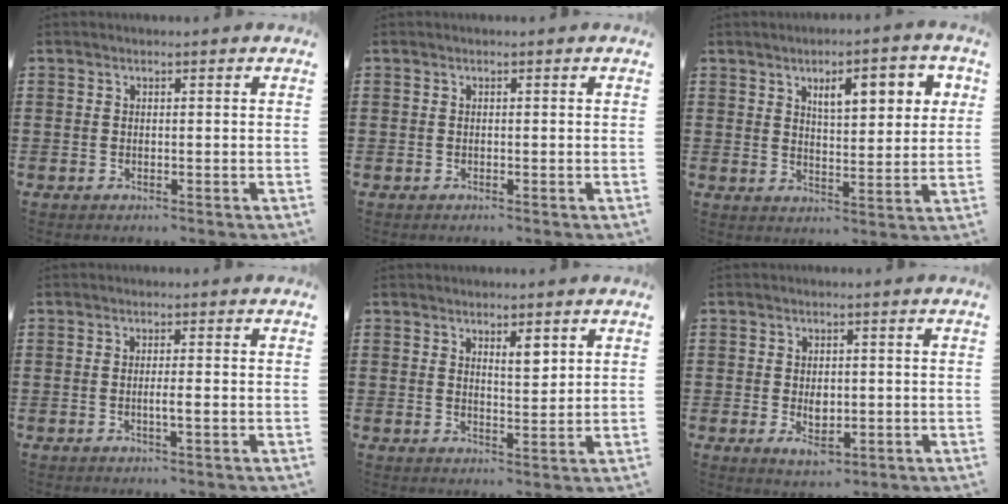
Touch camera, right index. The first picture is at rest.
{"total": 0.0}
{"total": 6.5, "force": [2.9, 2.3, 5.3], "torque": [-0.080, -0.004, 0.040]}
{"total": 2.0, "force": [-0.5, -0.1, 1.9], "torque": [-0.033, -0.005, -0.010]}
{"total": 3.2, "force": [2.2, 1.1, 2.1], "torque": [-0.028, -0.001, 0.035]}
{"total": 3.4, "force": [-0.5, 2.0, 2.7], "torque": [-0.036, -0.005, -0.012]}